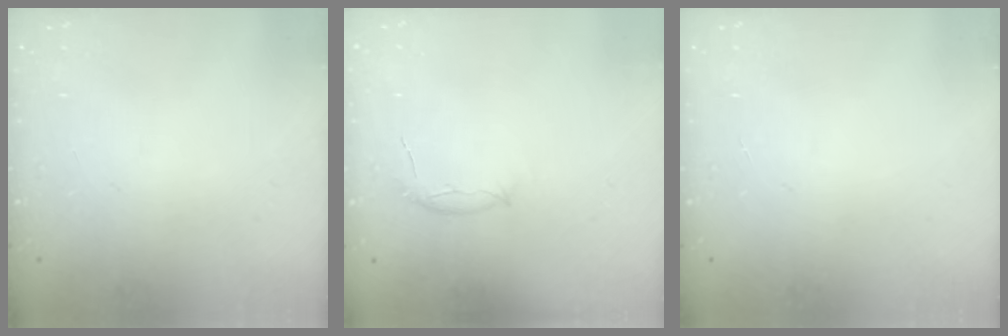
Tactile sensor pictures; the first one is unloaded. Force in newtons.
{"total": 5.6, "press": 5.5, "slide": 0.9}
{"total": 0.0}